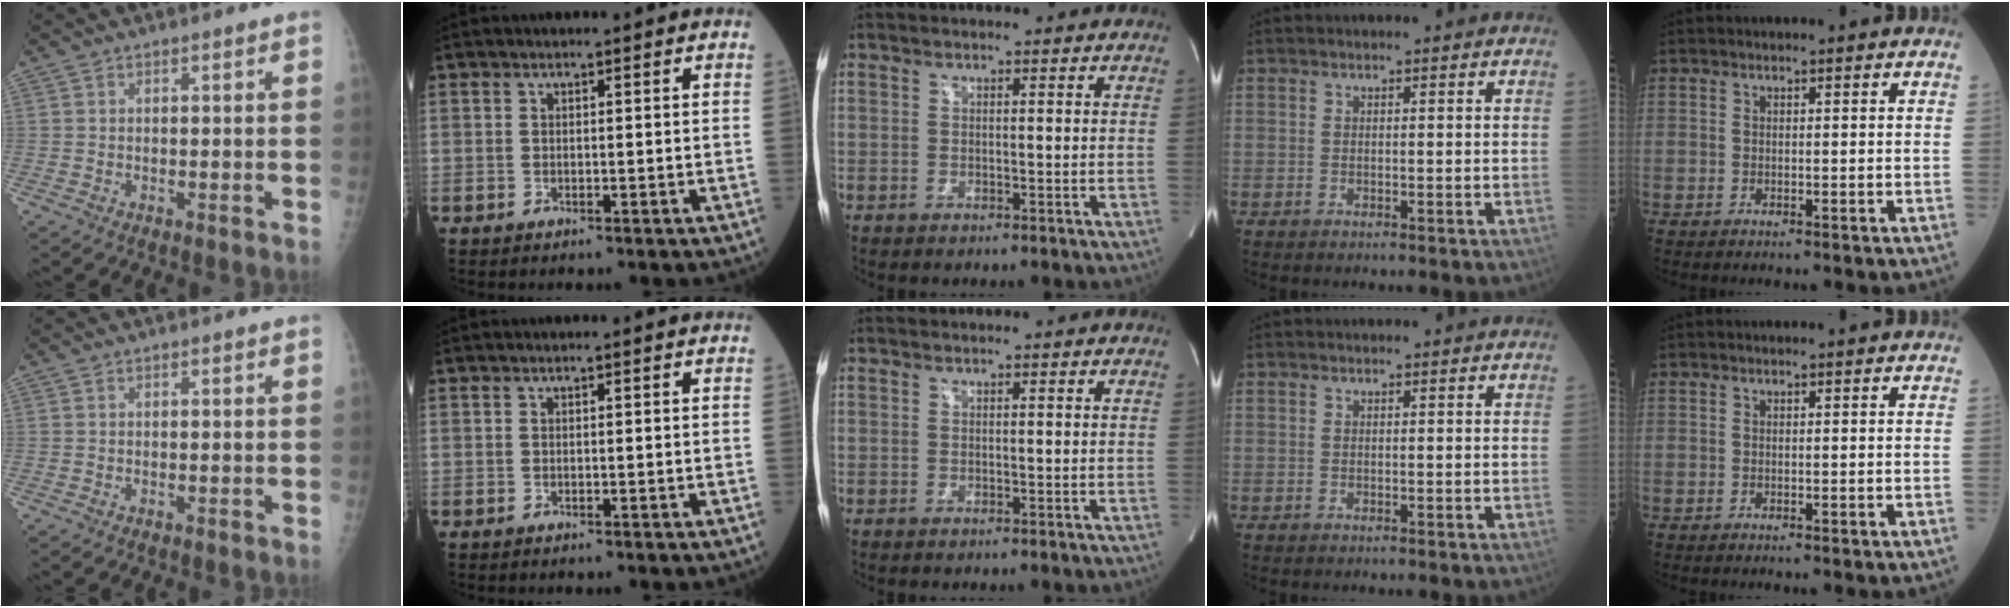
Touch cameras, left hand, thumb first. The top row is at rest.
{}